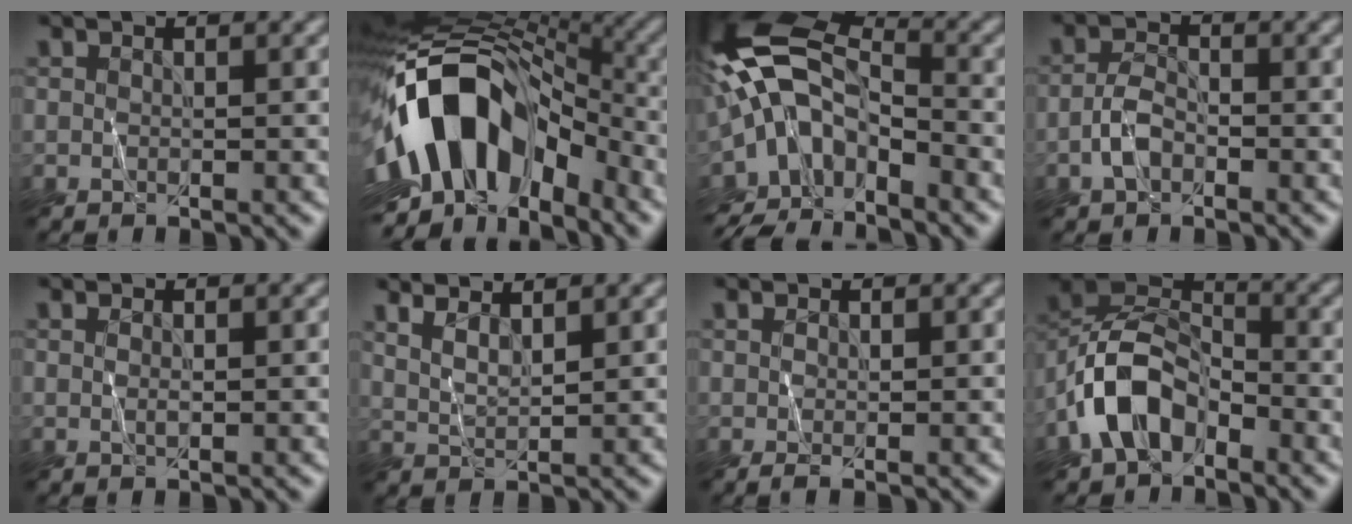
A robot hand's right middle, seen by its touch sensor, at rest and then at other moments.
{"total": 15.3, "force": [-4.1, 9.3, 11.5], "torque": [-0.185, 0.018, -0.081]}
{"total": 9.5, "force": [-5.1, 4.8, 6.4], "torque": [-0.123, 0.012, -0.107]}
{"total": 2.0, "force": [-1.1, 1.1, 1.2], "torque": [-0.022, 0.013, -0.026]}
{"total": 0.6, "force": [0.4, 0.1, 0.4], "torque": [-0.009, 0.004, 0.005]}
{"total": 3.2, "force": [2.7, 0.9, 1.4], "torque": [-0.011, 0.010, 0.038]}
{"total": 1.1, "force": [0.1, 0.4, 1.0], "torque": [-0.015, 0.001, 0.004]}
{"total": 6.5, "force": [-3.4, 4.1, 3.8], "torque": [-0.067, 0.014, -0.075]}